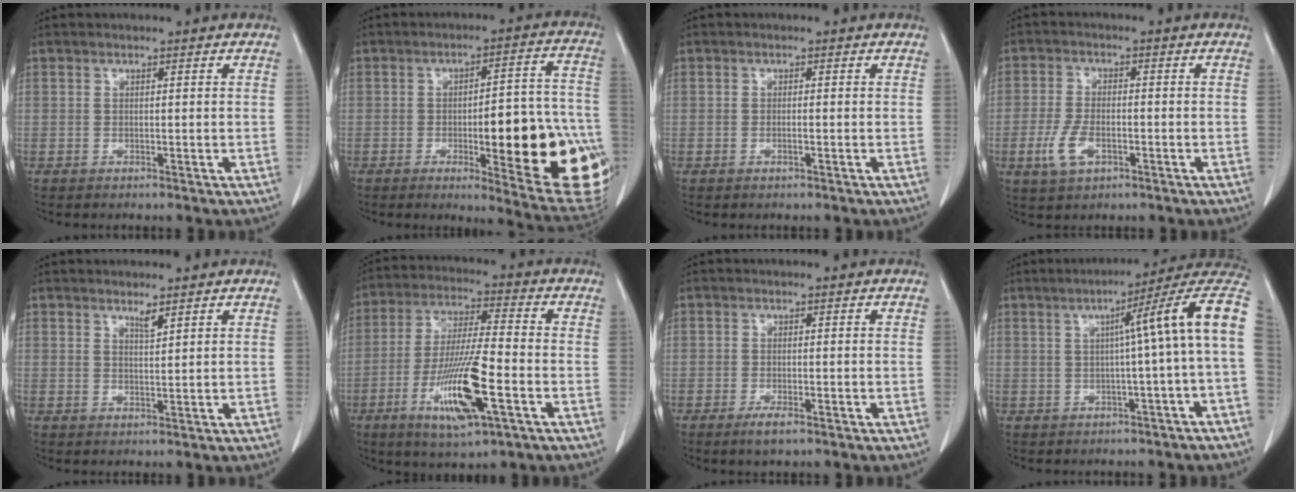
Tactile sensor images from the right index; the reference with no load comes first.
{"total": 22.9, "force": [-5.8, 5.1, 21.5], "torque": [-0.184, 0.019, -0.053]}
{"total": 0.7, "force": [-0.3, 0.0, 0.6], "torque": [-0.012, 0.002, -0.002]}
{"total": 5.5, "force": [-2.2, 2.7, 4.3], "torque": [-0.099, -0.004, -0.037]}
{"total": 1.5, "force": [1.2, 0.0, 0.9], "torque": [-0.017, -0.006, 0.023]}
{"total": 14.2, "force": [-5.3, 1.7, 13.1], "torque": [-0.255, -0.017, -0.090]}
{"total": 2.6, "force": [-1.7, 0.4, 1.9], "torque": [-0.034, -0.005, -0.028]}
{"total": 11.9, "force": [1.3, -1.1, 11.8], "torque": [-0.143, 0.037, 0.008]}